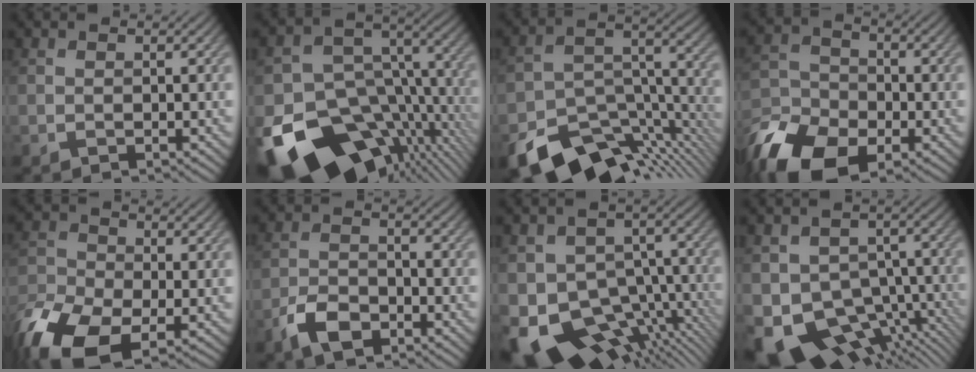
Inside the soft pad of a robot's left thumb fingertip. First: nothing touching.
{"total": 19.3, "force": [-8.6, 12.9, 11.6], "torque": [-0.209, -0.035, -0.114]}
{"total": 15.2, "force": [-11.2, 7.1, 7.5], "torque": [-0.156, -0.038, -0.163]}
{"total": 15.0, "force": [-9.6, 8.7, 7.6], "torque": [-0.180, -0.055, -0.164]}
{"total": 12.7, "force": [-7.2, 6.8, 7.9], "torque": [-0.188, -0.047, -0.133]}
{"total": 5.0, "force": [-3.3, 2.5, 2.8], "torque": [-0.057, -0.007, -0.072]}
{"total": 15.2, "force": [-7.1, 10.0, 8.9], "torque": [-0.184, -0.032, -0.094]}
{"total": 13.5, "force": [-6.3, 9.1, 7.7], "torque": [-0.160, -0.035, -0.089]}